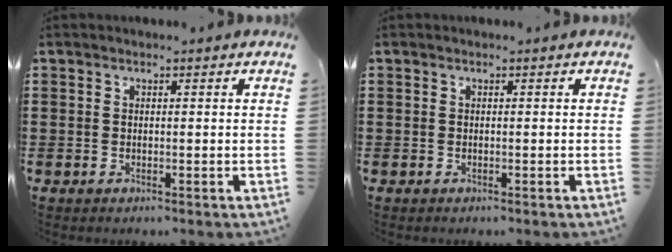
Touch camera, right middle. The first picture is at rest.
{"total": 0.0}